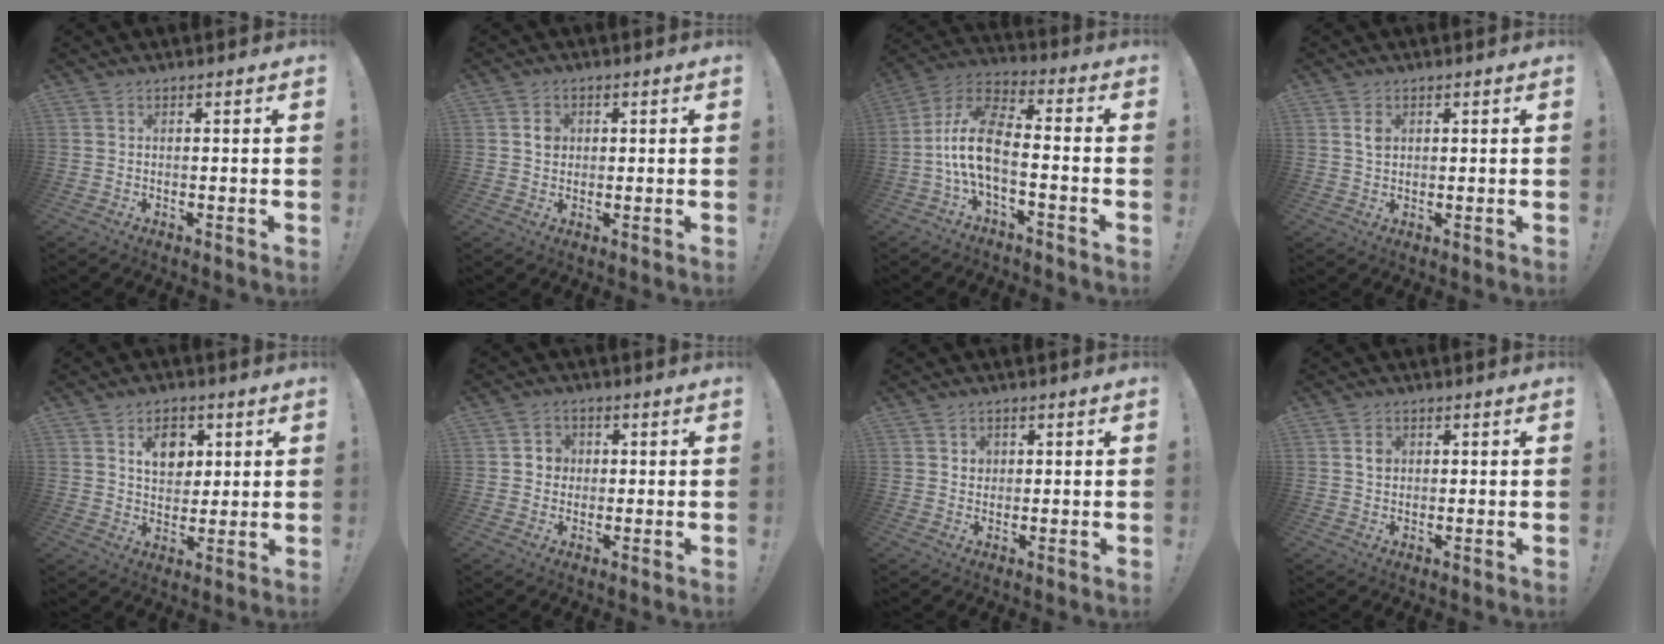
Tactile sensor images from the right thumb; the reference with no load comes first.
{"total": 3.1, "force": [0.5, 2.8, 1.4], "torque": [0.000, -0.007, 0.002]}
{"total": 13.0, "force": [-2.7, 6.6, 10.9], "torque": [-0.219, 0.019, -0.046]}
{"total": 2.5, "force": [0.8, 1.8, 1.6], "torque": [-0.011, -0.006, 0.010]}
{"total": 8.6, "force": [3.5, 6.5, 4.5], "torque": [-0.055, -0.013, 0.060]}
{"total": 4.5, "force": [0.3, 4.4, 1.2], "torque": [-0.020, 0.005, 0.005]}
{"total": 2.4, "force": [0.9, 2.2, 0.6], "torque": [-0.003, -0.003, 0.013]}
{"total": 2.6, "force": [0.6, 2.2, 1.4], "torque": [-0.007, -0.004, 0.006]}